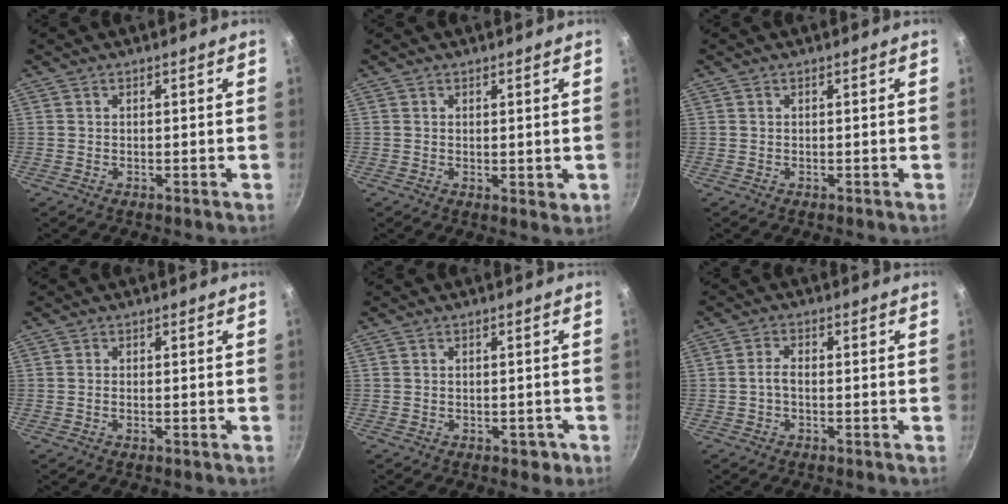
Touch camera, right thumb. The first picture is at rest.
{"total": 1.9, "force": [0.4, 1.0, 1.6], "torque": [-0.021, -0.006, 0.006]}
{"total": 0.0}
{"total": 0.7, "force": [-0.2, 0.2, 0.7], "torque": [-0.018, 0.002, -0.007]}
{"total": 2.2, "force": [-1.0, 1.5, 1.2], "torque": [-0.001, 0.016, -0.003]}
{"total": 2.5, "force": [-0.6, 1.3, 2.0], "torque": [-0.038, 0.014, -0.015]}